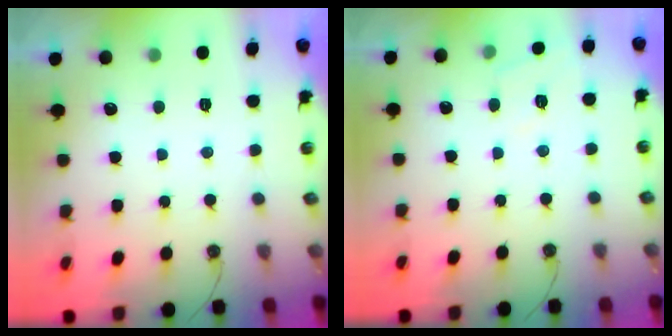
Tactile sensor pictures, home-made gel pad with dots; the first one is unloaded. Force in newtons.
{"total": 5.2, "press": 5.2, "slide": 0.5}